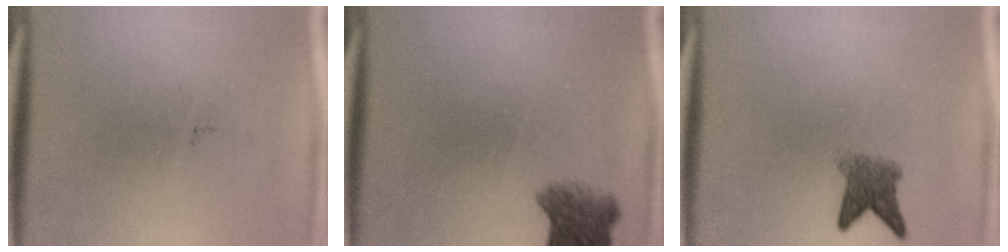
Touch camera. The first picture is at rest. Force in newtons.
{"total": 5.0}
{"total": 3.5}